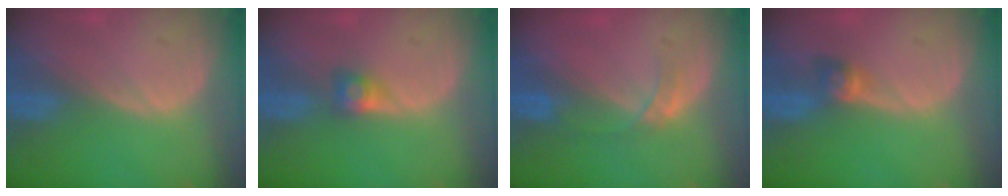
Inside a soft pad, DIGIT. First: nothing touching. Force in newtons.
{"total": 2.6, "press": 2.4, "slide": 1.0}
{"total": 3.0, "press": 2.7, "slide": 1.3}
{"total": 2.6, "press": 2.4, "slide": 1.0}